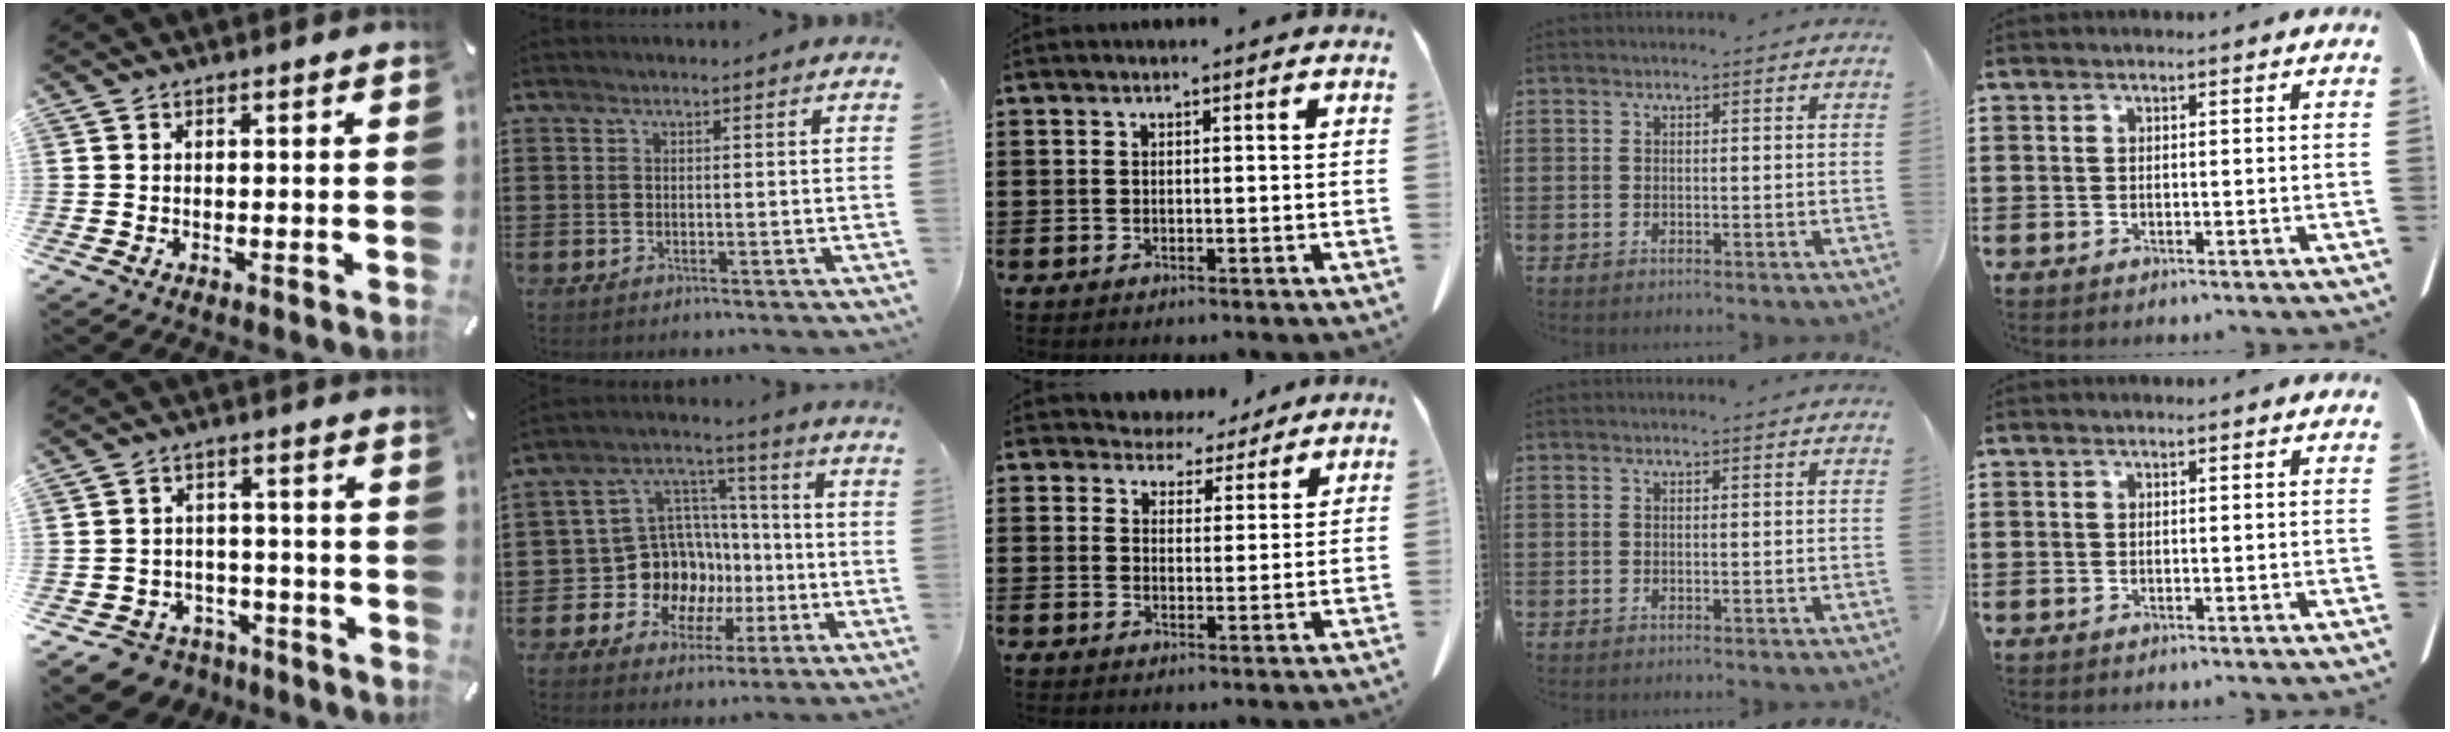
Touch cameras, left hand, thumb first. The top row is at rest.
{"thumb": {"total": 6.6, "force": [-4.5, 4.7, 1.4], "torque": [-0.029, 0.026, -0.084]}, "index": {"total": 12.0, "force": [-2.2, 11.1, 4.1], "torque": [-0.119, 0.000, -0.026]}, "middle": {"total": 4.7, "force": [4.3, 1.7, 0.1], "torque": [-0.021, -0.016, 0.082]}}